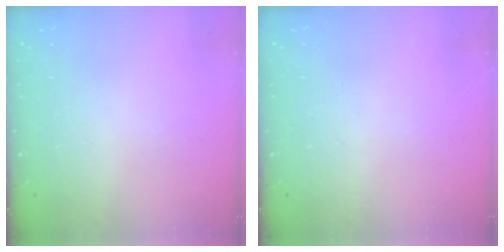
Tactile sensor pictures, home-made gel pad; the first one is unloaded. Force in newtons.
{"total": 0.0}